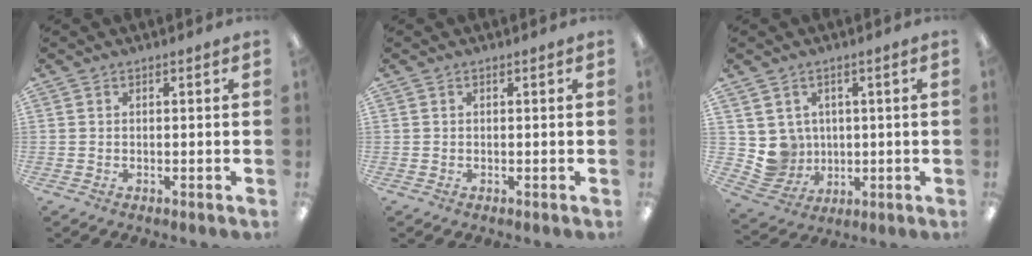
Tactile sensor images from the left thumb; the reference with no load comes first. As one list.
[{"total": 0.0}, {"total": 6.8, "force": [2.1, 6.4, 0.4], "torque": [-0.027, -0.014, 0.050]}]